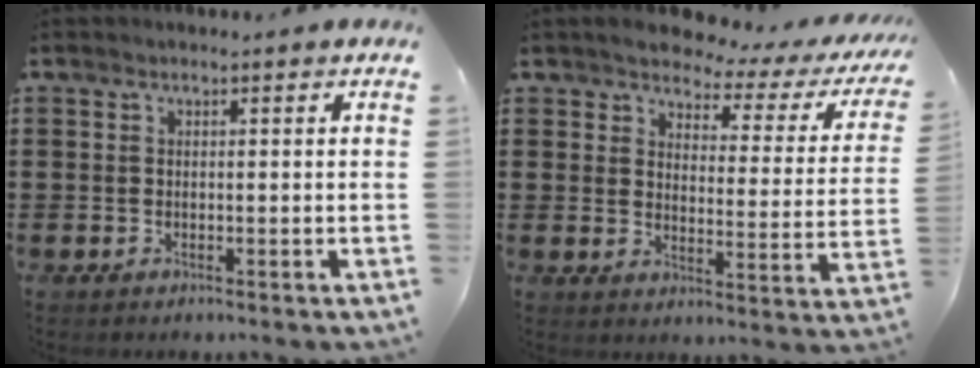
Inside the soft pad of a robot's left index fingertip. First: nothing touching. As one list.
[{"total": 3.5, "force": [3.3, 0.9, 0.8], "torque": [-0.032, -0.026, 0.049]}]